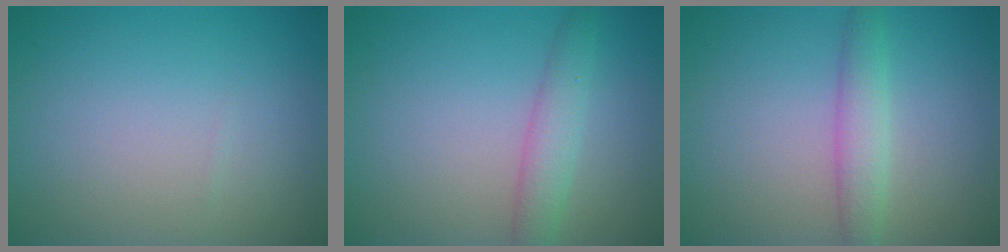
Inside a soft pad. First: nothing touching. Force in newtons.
{"total": 2.8, "press": 2.8, "slide": 0.1}
{"total": 2.8, "press": 2.8, "slide": 0.1}